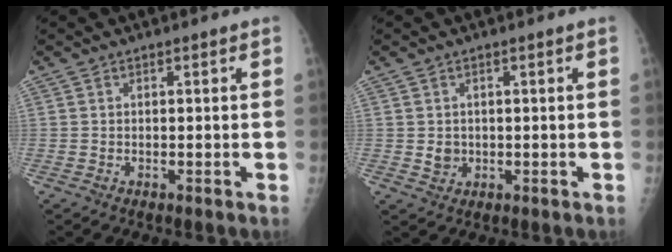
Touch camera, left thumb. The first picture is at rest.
{"total": 2.2, "force": [0.0, 2.0, 1.0], "torque": [-0.006, 0.000, 0.007]}